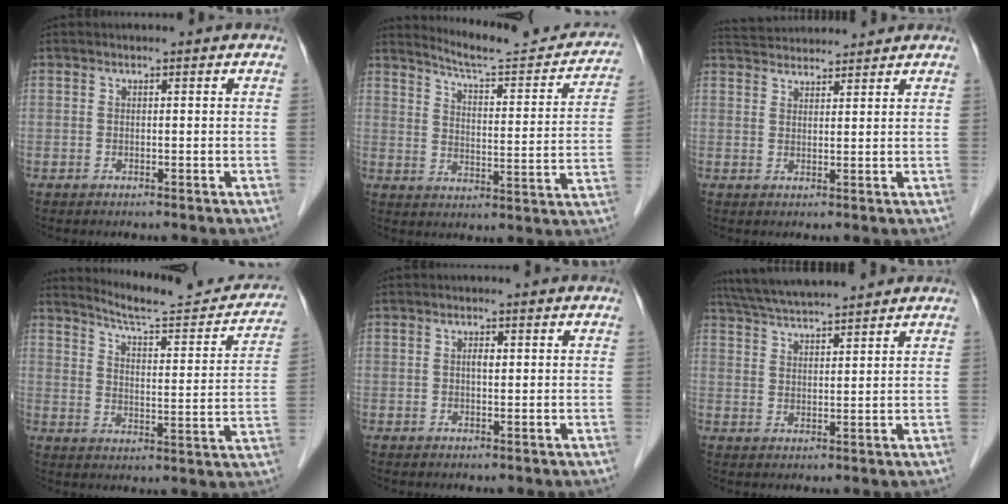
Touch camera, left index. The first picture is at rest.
{"total": 16.3, "force": [15.4, 1.9, 5.0], "torque": [-0.063, -0.045, 0.194]}
{"total": 7.5, "force": [7.3, 0.8, 1.6], "torque": [-0.034, 0.034, 0.117]}
{"total": 16.5, "force": [15.5, 2.0, 5.3], "torque": [-0.066, -0.044, 0.196]}
{"total": 1.2, "force": [0.0, 0.4, 1.1], "torque": [-0.020, -0.002, -0.001]}
{"total": 9.5, "force": [8.7, 0.1, 3.9], "torque": [-0.073, 0.028, 0.143]}